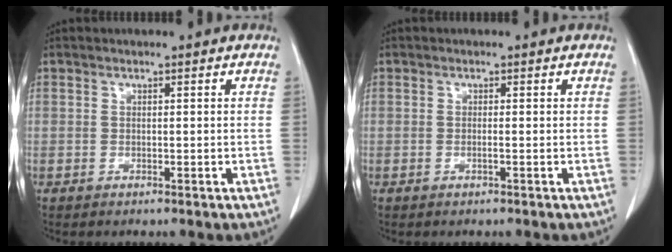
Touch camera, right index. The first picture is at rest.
{"total": 0.6, "force": [-0.2, -0.1, 0.5], "torque": [-0.010, 0.001, -0.002]}